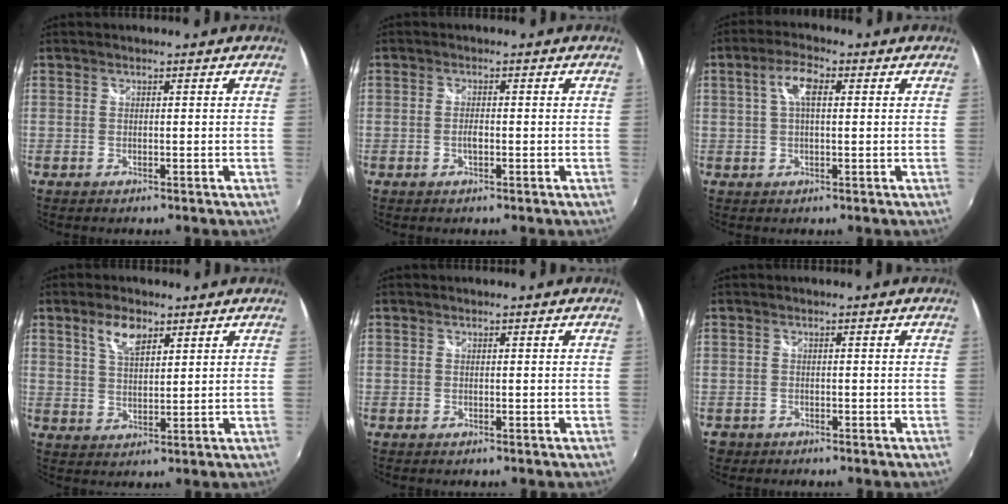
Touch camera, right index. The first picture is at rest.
{"total": 1.8, "force": [-0.5, 0.7, 1.6], "torque": [-0.032, 0.000, -0.009]}
{"total": 5.0, "force": [1.2, 1.9, 4.5], "torque": [-0.086, 0.012, 0.021]}
{"total": 5.6, "force": [3.3, 2.6, 3.7], "torque": [-0.066, 0.007, 0.062]}
{"total": 0.0}
{"total": 2.1, "force": [-1.2, 1.7, 0.5], "torque": [-0.017, -0.004, -0.019]}